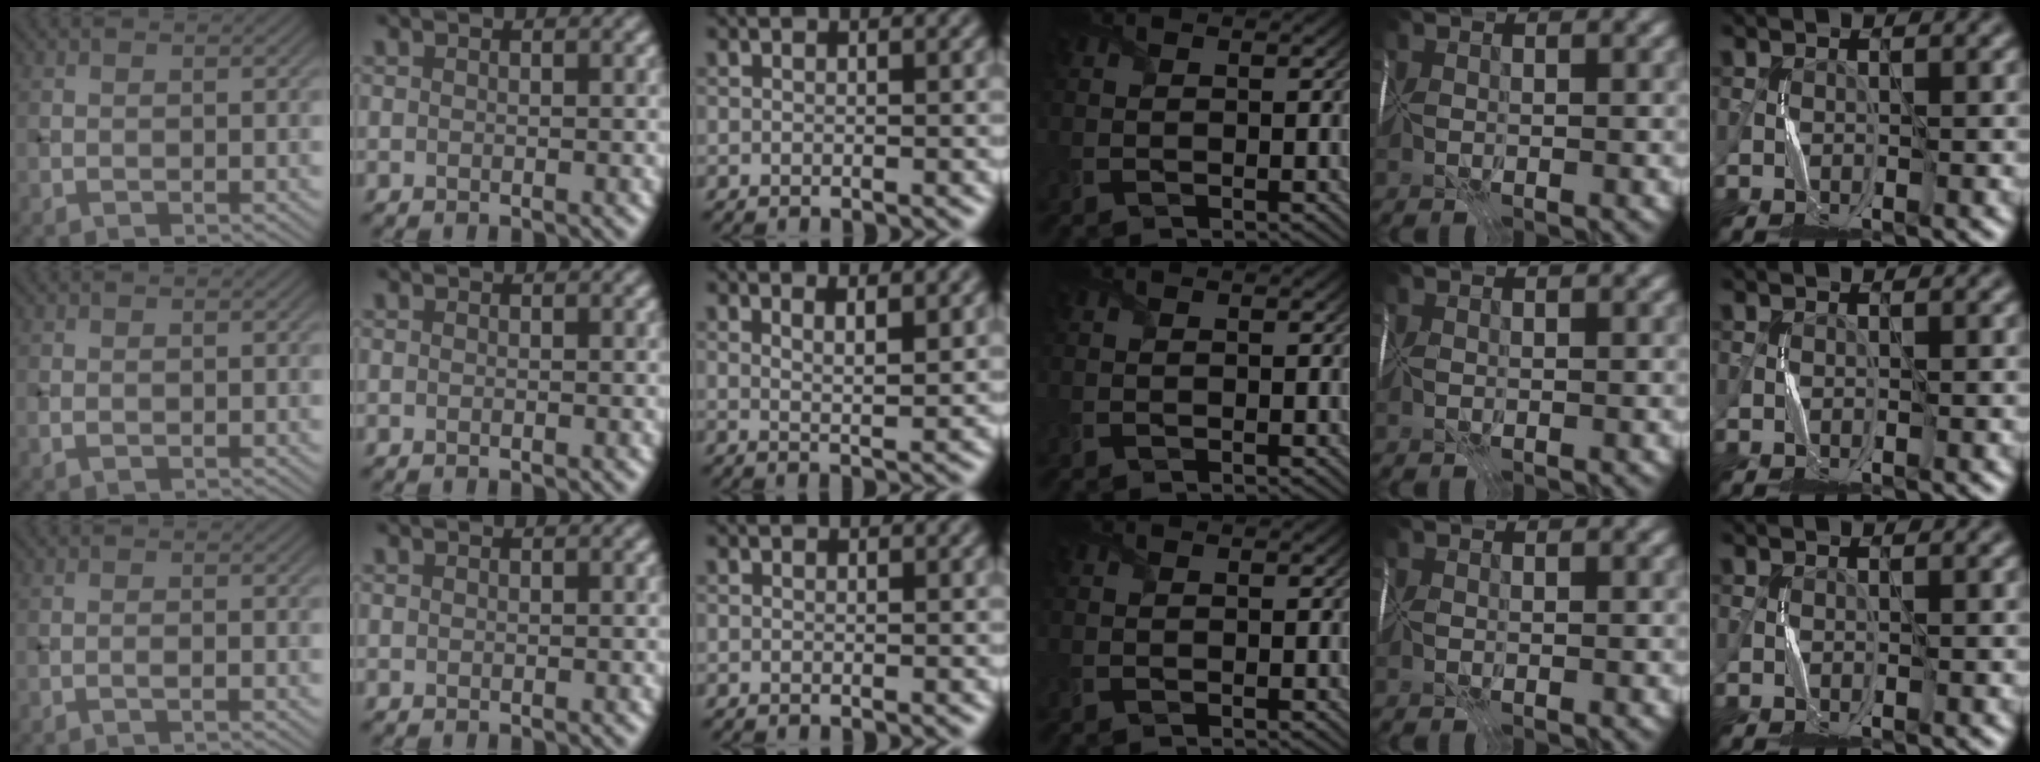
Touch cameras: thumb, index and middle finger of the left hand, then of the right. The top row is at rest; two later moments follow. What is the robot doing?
{"motion": "fold", "object": "wrapping paper"}